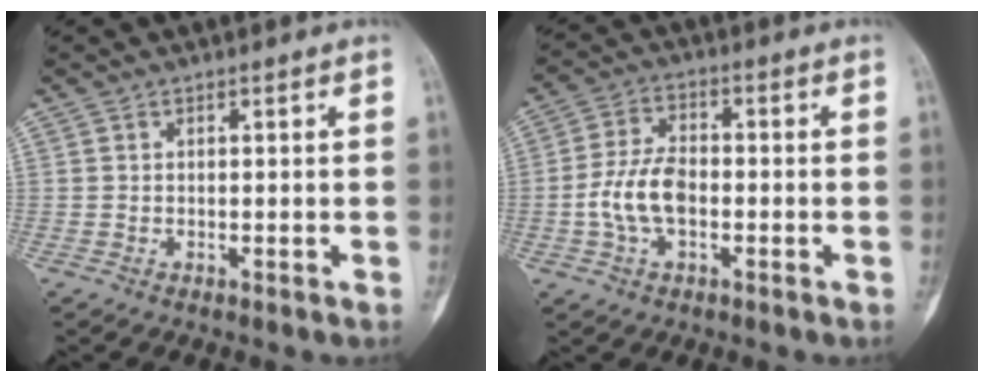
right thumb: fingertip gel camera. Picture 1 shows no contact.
{"total": 8.5, "force": [-1.7, 4.9, 6.8], "torque": [-0.138, 0.021, -0.035]}